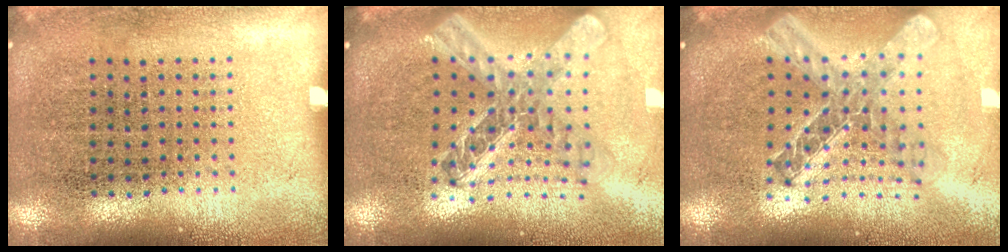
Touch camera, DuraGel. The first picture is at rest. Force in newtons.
{"total": 2.4, "press": 1.9, "slide": 1.4}
{"total": 2.1, "press": 1.7, "slide": 1.3}